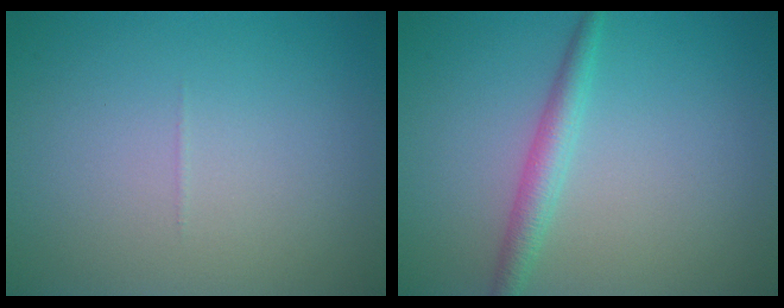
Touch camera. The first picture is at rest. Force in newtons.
{"total": 2.3, "press": 2.3, "slide": 0.0}